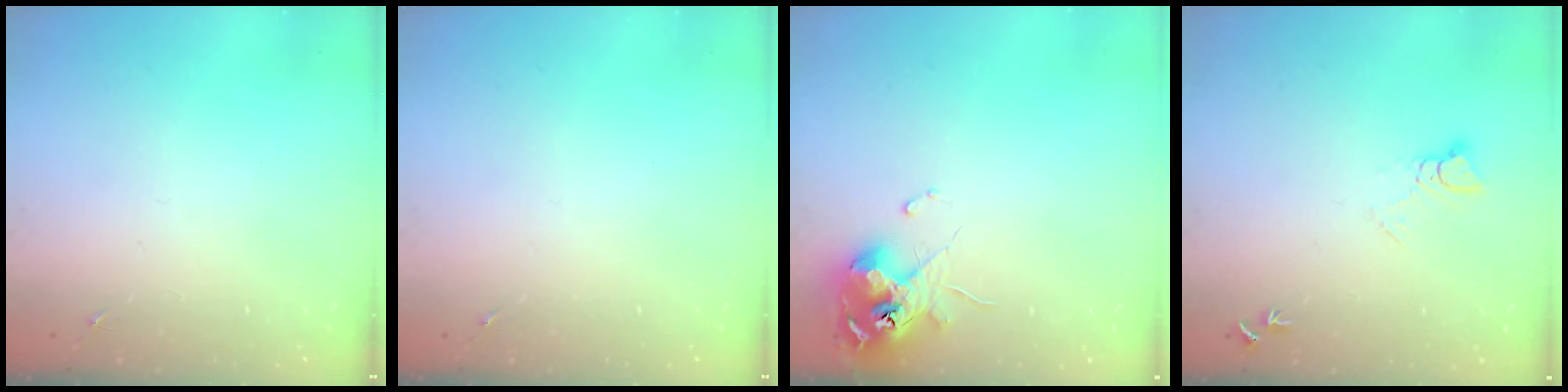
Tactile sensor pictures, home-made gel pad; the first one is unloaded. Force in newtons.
{"total": 0.0}
{"total": 11.8, "press": 11.7, "slide": 1.1}
{"total": 4.1, "press": 4.1, "slide": 0.3}